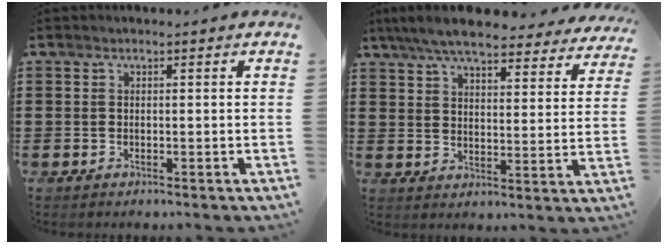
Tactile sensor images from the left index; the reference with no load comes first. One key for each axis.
{"total": 7.5, "fx": 6.8, "fy": 0.8, "fz": 3.0, "tx": -0.085, "ty": -0.031, "tz": 0.121}